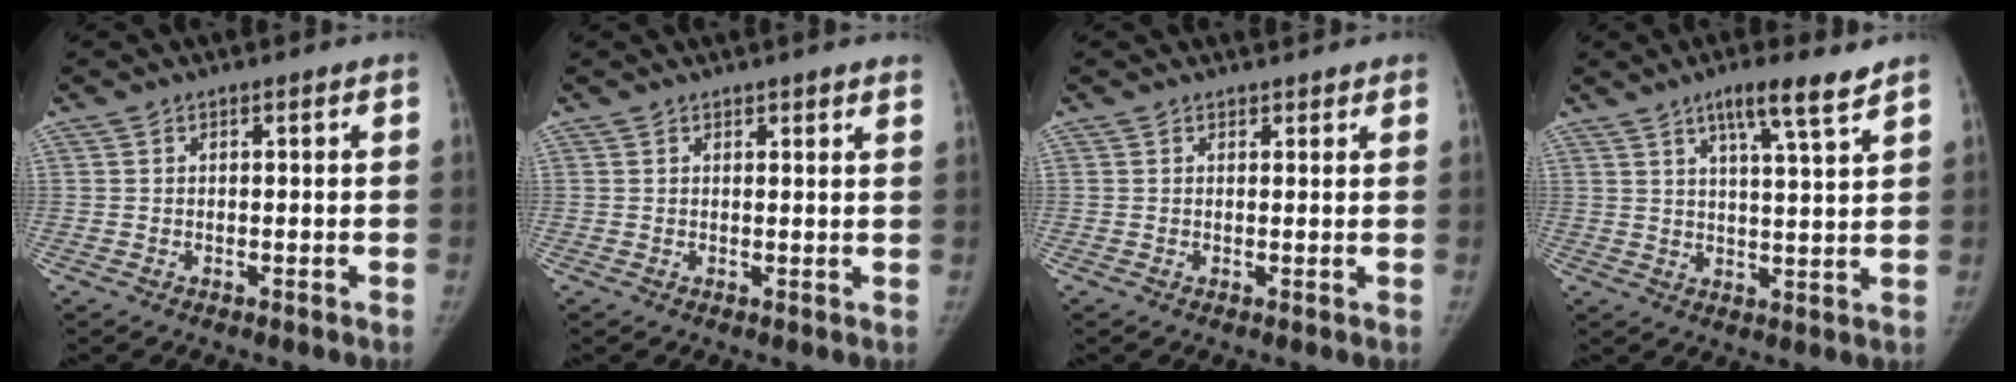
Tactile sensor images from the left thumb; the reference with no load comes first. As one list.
[{"total": 4.2, "force": [3.4, 0.6, 2.4], "torque": [-0.017, -0.001, 0.038]}, {"total": 2.2, "force": [1.9, 0.9, 0.7], "torque": [0.010, -0.002, 0.021]}, {"total": 8.3, "force": [5.6, 0.7, 6.1], "torque": [-0.093, -0.029, 0.090]}]